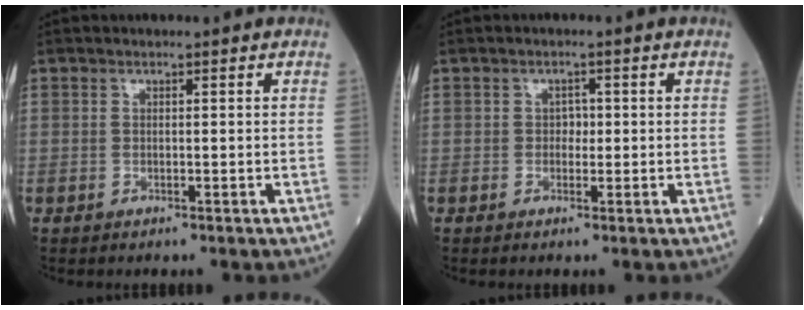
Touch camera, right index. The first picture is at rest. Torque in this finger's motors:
{"motor_torque": [0.11, 0.03, 0.05, 0.01]}